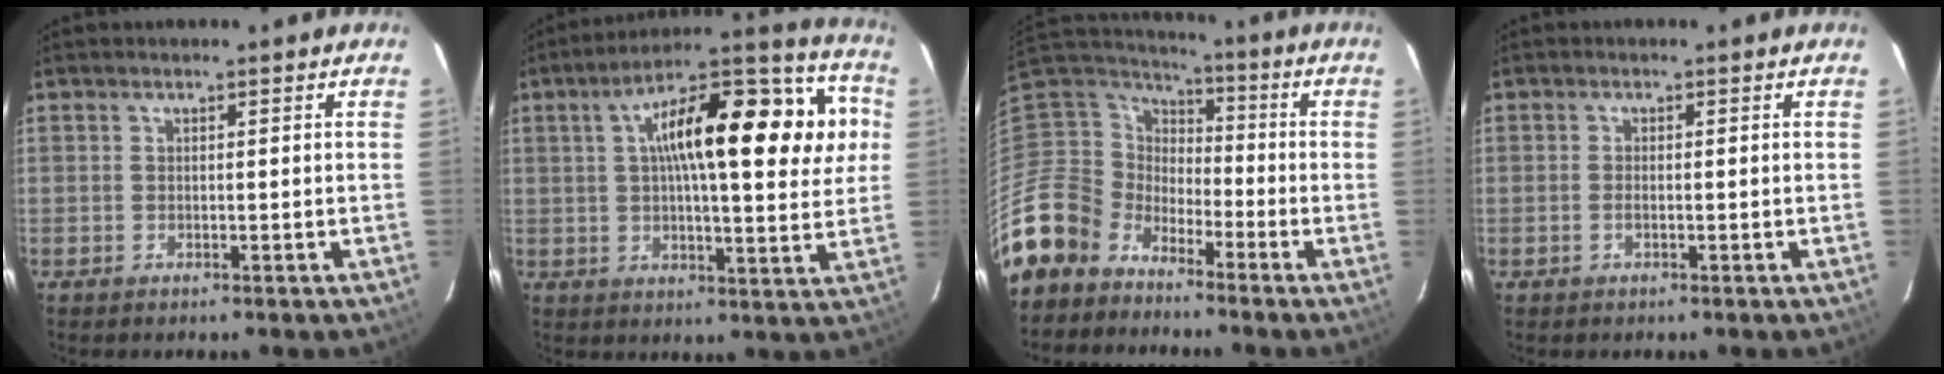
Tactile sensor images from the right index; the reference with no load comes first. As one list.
[{"total": 24.2, "force": [5.4, 8.3, 22.1], "torque": [-0.354, 0.050, 0.071]}, {"total": 11.6, "force": [-8.3, 8.0, 1.0], "torque": [-0.052, 0.032, -0.175]}, {"total": 0.9, "force": [-0.4, 0.3, 0.7], "torque": [-0.016, 0.002, -0.007]}]